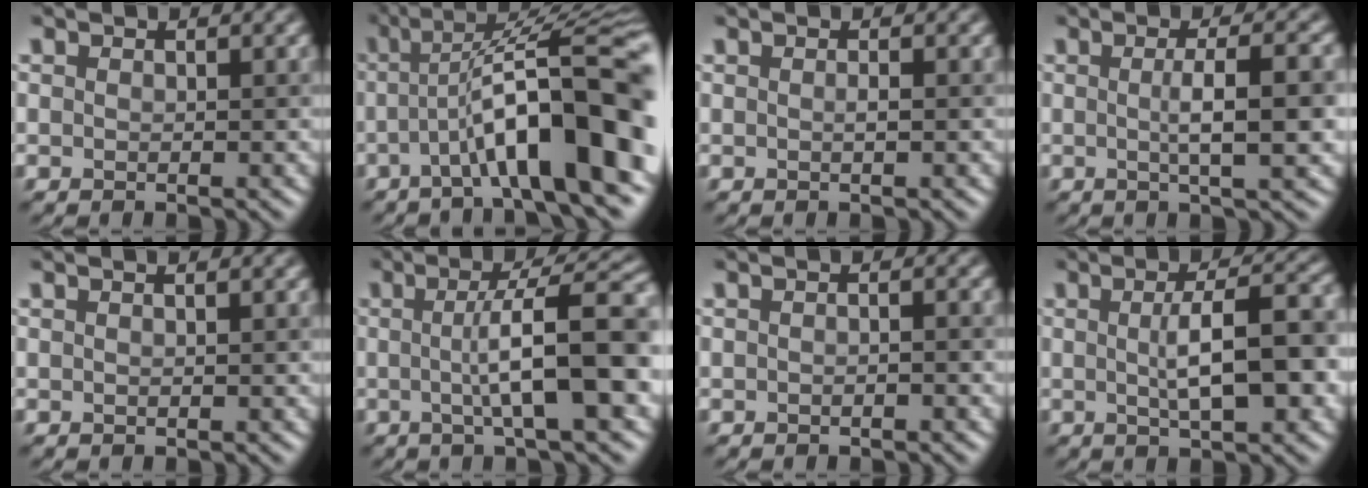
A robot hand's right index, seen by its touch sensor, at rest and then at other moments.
{"total": 12.6, "force": [-2.7, 2.4, 12.1], "torque": [-0.172, 0.028, -0.042]}
{"total": 0.9, "force": [-0.2, 0.2, 0.9], "torque": [-0.011, 0.006, -0.006]}
{"total": 5.5, "force": [-0.2, 1.2, 5.4], "torque": [-0.075, 0.009, -0.002]}
{"total": 1.4, "force": [0.6, 0.7, 1.0], "torque": [0.004, 0.000, -0.009]}
{"total": 9.5, "force": [-0.3, 2.1, 9.3], "torque": [-0.114, 0.010, -0.008]}
{"total": 1.7, "force": [-0.1, 0.8, 1.5], "torque": [-0.006, -0.002, -0.020]}
{"total": 7.4, "force": [-0.1, 1.9, 7.1], "torque": [-0.099, 0.011, -0.001]}